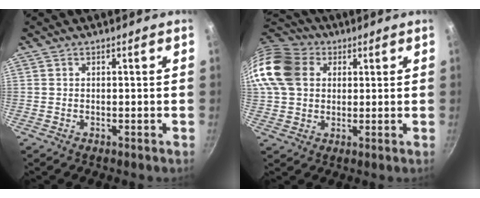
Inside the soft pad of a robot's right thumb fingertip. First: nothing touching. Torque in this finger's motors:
{"motor_torque": [1.15, 3.82, 1.01, 0.32, 0.35]}